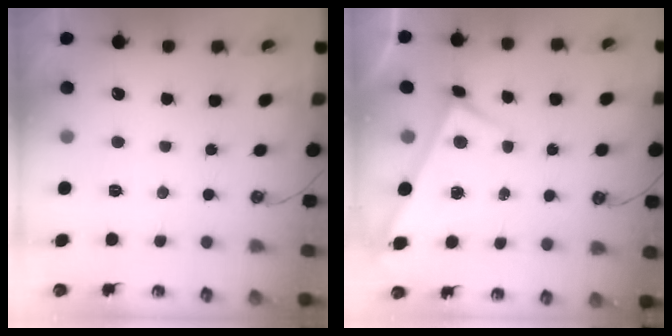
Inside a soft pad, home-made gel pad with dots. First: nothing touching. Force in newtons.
{"total": 3.1, "press": 3.1, "slide": 0.3}